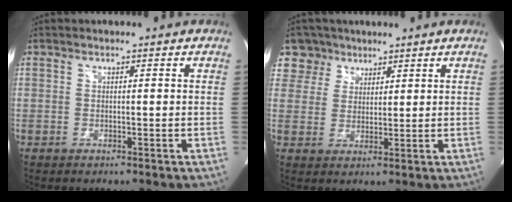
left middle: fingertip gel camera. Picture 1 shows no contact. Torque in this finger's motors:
{"motor_torque": [0.19, -0.15, 0.15, 0.01]}